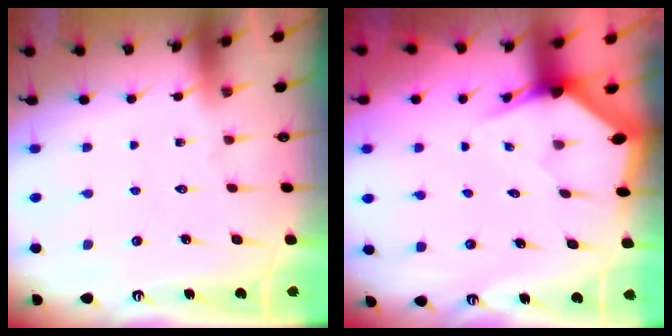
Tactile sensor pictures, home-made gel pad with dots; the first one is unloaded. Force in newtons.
{"total": 3.3, "press": 3.3, "slide": 0.2}